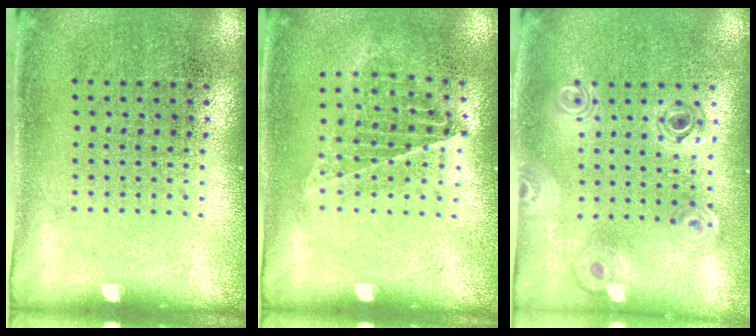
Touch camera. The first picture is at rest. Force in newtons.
{"total": 0.9, "press": 0.9, "slide": 0.1}
{"total": 0.8, "press": 0.8, "slide": 0.1}